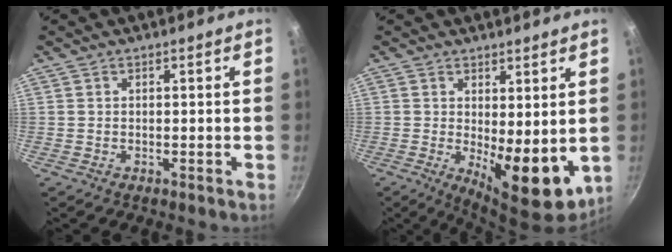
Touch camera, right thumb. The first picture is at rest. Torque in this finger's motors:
{"motor_torque": [-0.32, 1.07, 1.29, 0.09, 0.11]}